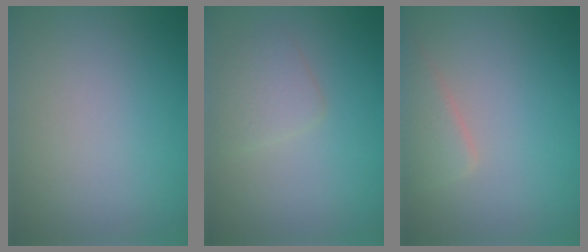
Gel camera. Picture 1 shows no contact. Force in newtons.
{"total": 1.9, "press": 1.9, "slide": 0.0}
{"total": 2.3, "press": 2.3, "slide": 0.1}